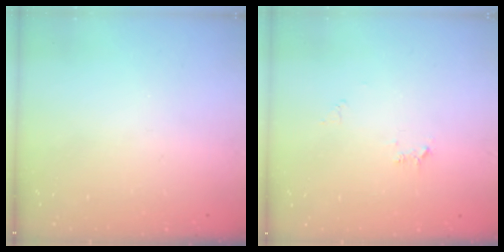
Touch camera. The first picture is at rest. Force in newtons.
{"total": 5.3, "press": 5.3, "slide": 0.6}